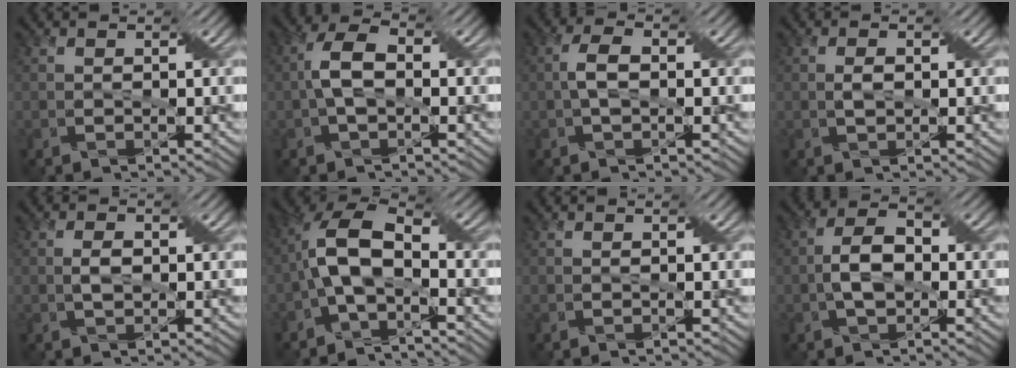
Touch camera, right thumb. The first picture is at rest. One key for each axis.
{"total": 4.8, "fx": -0.5, "fy": 2.6, "fz": 4.0, "tx": -0.087, "ty": 0.010, "tz": -0.015}
{"total": 2.9, "fx": -0.3, "fy": 1.5, "fz": 2.5, "tx": -0.056, "ty": 0.005, "tz": -0.007}
{"total": 1.5, "fx": 0.0, "fy": 0.8, "fz": 1.3, "tx": -0.027, "ty": 0.001, "tz": 0.002}
{"total": 2.1, "fx": 0.0, "fy": 1.2, "fz": 1.7, "tx": -0.035, "ty": 0.001, "tz": 0.001}
{"total": 8.2, "fx": -1.8, "fy": 4.1, "fz": 6.8, "tx": -0.140, "ty": 0.021, "tz": -0.045}
{"total": 0.0}
{"total": 5.2, "fx": -0.9, "fy": 2.9, "fz": 4.1, "tx": -0.084, "ty": 0.004, "tz": -0.018}